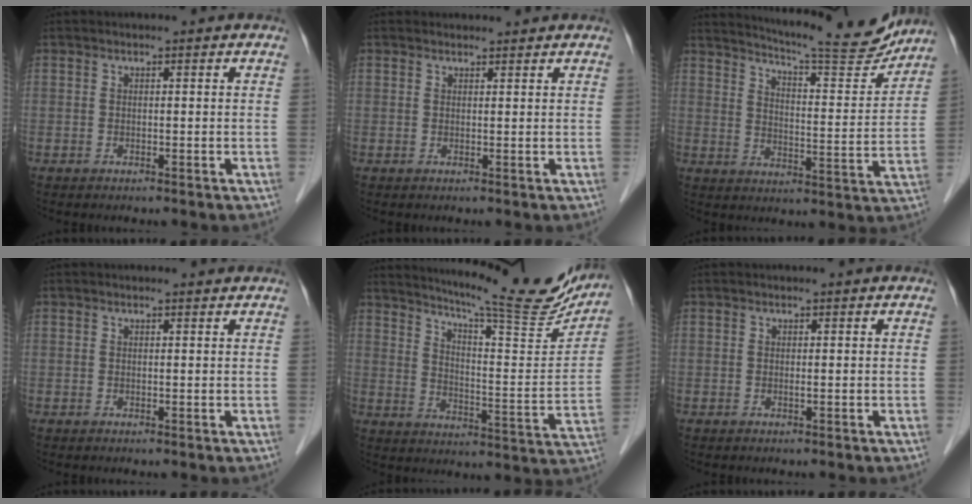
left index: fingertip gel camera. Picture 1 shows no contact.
{"total": 1.6, "force": [1.6, 0.4, 0.0], "torque": [-0.008, 0.007, 0.024]}
{"total": 17.2, "force": [16.1, 1.0, 6.0], "torque": [-0.097, -0.046, 0.213]}
{"total": 0.9, "force": [0.9, 0.0, 0.0], "torque": [-0.010, -0.001, 0.012]}
{"total": 21.9, "force": [19.4, 1.9, 9.9], "torque": [-0.152, -0.050, 0.257]}
{"total": 0.0}